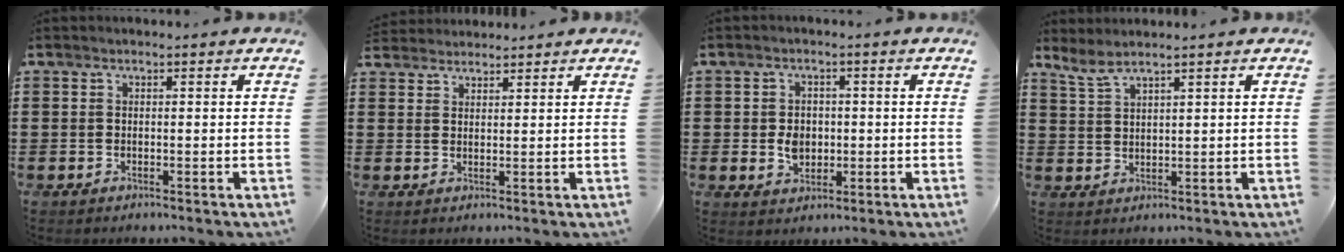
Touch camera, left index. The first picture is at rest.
{"total": 2.2, "force": [2.1, 0.2, -0.3], "torque": [-0.001, -0.002, 0.043]}
{"total": 3.7, "force": [-0.1, 2.8, 2.4], "torque": [-0.045, 0.005, -0.005]}
{"total": 3.0, "force": [2.7, 0.1, 1.4], "torque": [-0.035, -0.002, 0.050]}